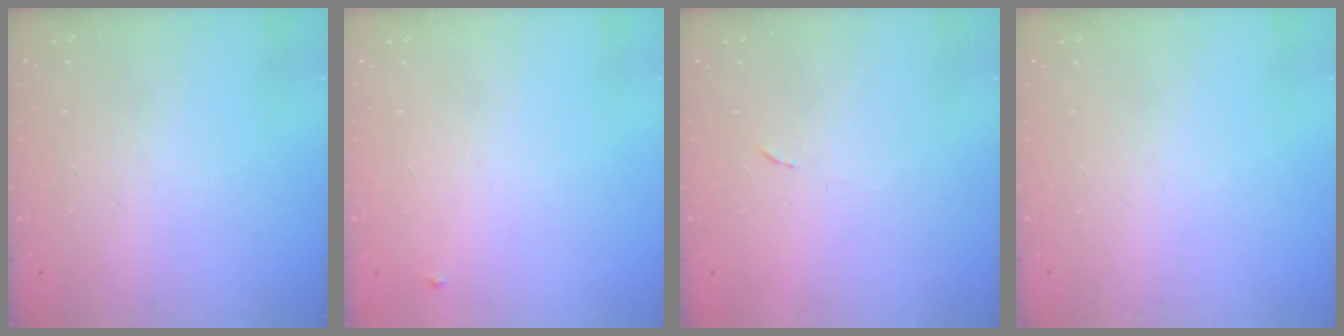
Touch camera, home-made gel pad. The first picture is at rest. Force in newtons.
{"total": 3.2, "press": 3.2, "slide": 0.2}
{"total": 3.5, "press": 3.3, "slide": 1.2}
{"total": 0.0}